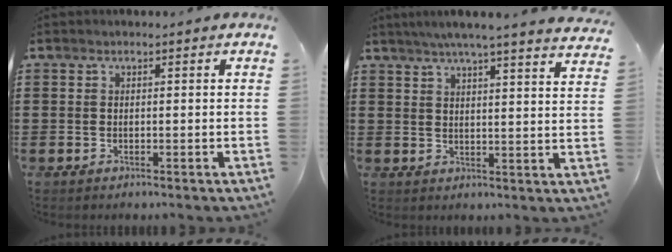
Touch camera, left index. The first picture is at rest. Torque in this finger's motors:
{"motor_torque": [1.65, -0.49, 0.37, 0.07]}